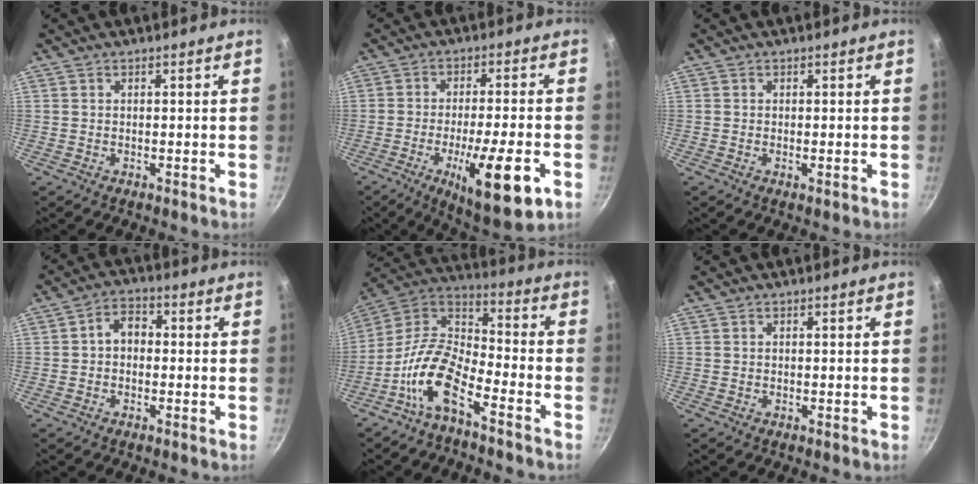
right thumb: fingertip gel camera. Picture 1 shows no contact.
{"total": 15.4, "force": [-5.8, 3.7, 13.8], "torque": [-0.205, 0.013, -0.085]}
{"total": 0.6, "force": [-0.1, 0.2, 0.6], "torque": [-0.011, -0.001, -0.003]}
{"total": 4.8, "force": [-0.1, 3.7, 3.1], "torque": [-0.030, 0.016, -0.012]}
{"total": 12.6, "force": [-7.3, 5.3, 8.8], "torque": [-0.170, 0.079, -0.157]}
{"total": 0.0}